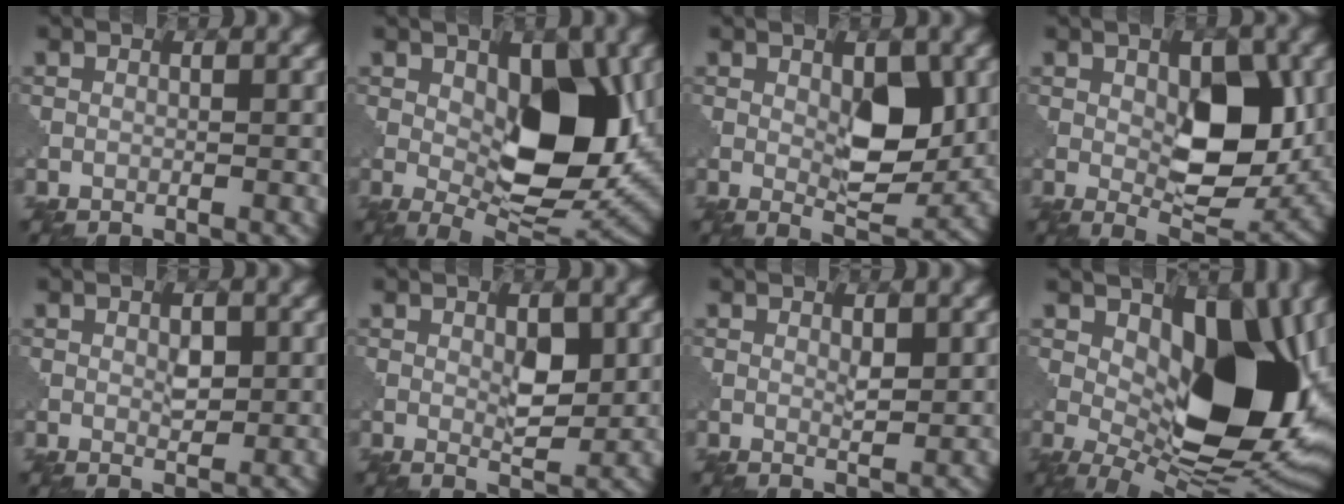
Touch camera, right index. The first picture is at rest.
{"total": 10.8, "force": [1.1, 5.2, 9.4], "torque": [-0.131, -0.004, 0.026]}
{"total": 5.1, "force": [1.1, 2.4, 4.4], "torque": [-0.066, -0.009, 0.023]}
{"total": 7.8, "force": [1.0, 3.8, 6.7], "torque": [-0.097, -0.008, 0.028]}
{"total": 1.3, "force": [0.7, 0.8, 0.8], "torque": [-0.013, -0.002, 0.016]}
{"total": 2.4, "force": [0.9, 1.2, 2.0], "torque": [-0.032, -0.007, 0.020]}
{"total": 1.0, "force": [0.8, 0.2, 0.5], "torque": [-0.013, -0.005, 0.017]}
{"total": 14.5, "force": [2.1, 7.4, 12.3], "torque": [-0.148, -0.012, 0.040]}